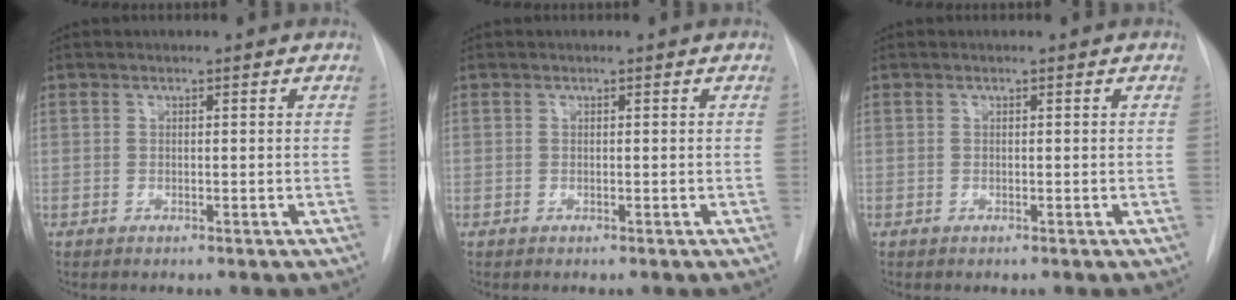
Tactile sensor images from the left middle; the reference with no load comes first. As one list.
[{"total": 0.0}, {"total": 0.0}]